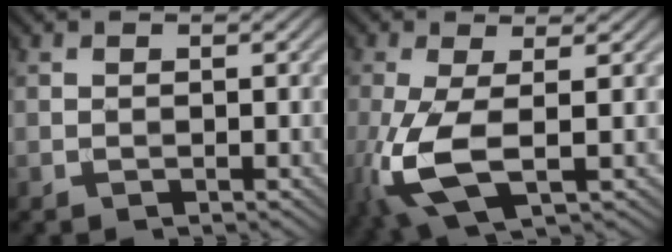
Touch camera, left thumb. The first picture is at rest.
{"total": 8.7, "force": [-1.6, 3.0, 8.1], "torque": [-0.200, -0.013, -0.029]}